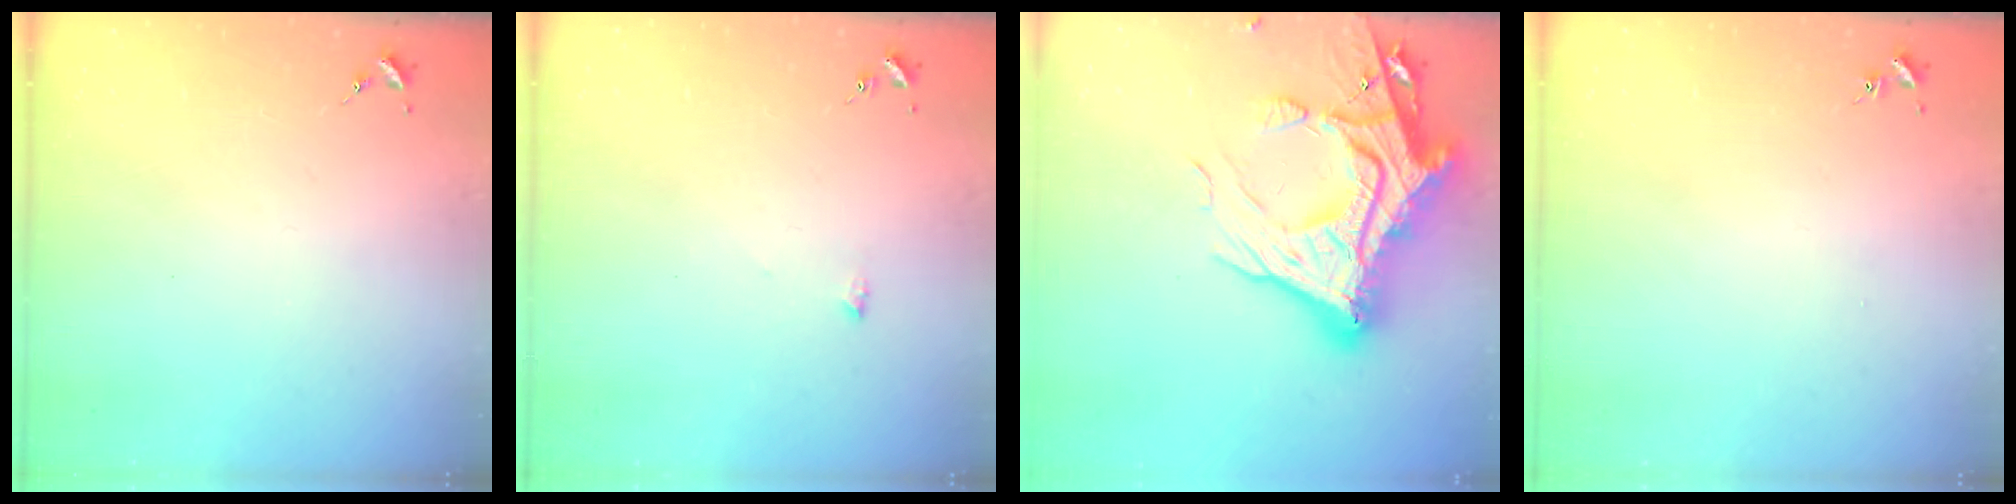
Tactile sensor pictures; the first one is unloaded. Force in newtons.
{"total": 3.9, "press": 3.9, "slide": 0.6}
{"total": 30.6, "press": 30.4, "slide": 2.9}
{"total": 0.6, "press": 0.6, "slide": 0.1}